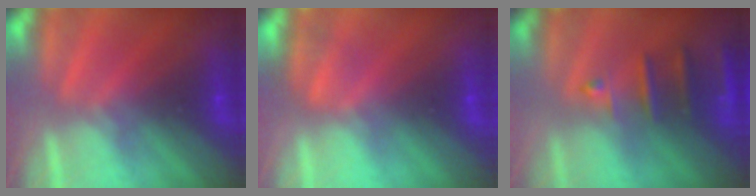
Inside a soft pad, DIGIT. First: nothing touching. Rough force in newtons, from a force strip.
{"total": 4.5}
{"total": 2.6}